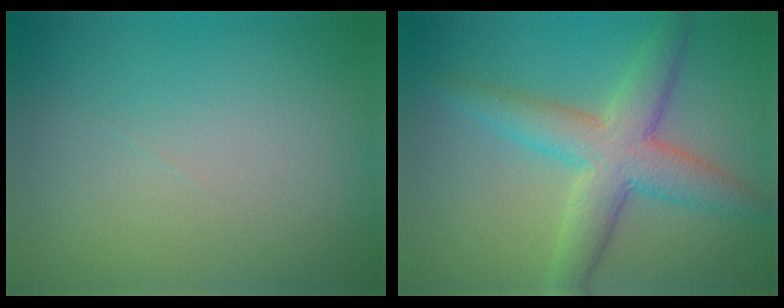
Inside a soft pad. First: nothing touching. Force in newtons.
{"total": 5.9, "press": 5.9, "slide": 0.1}